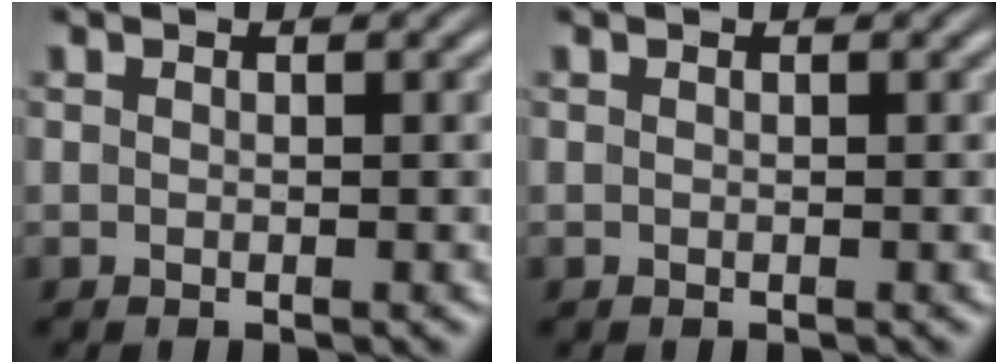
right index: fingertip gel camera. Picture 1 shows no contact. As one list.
[{"total": 0.0}]